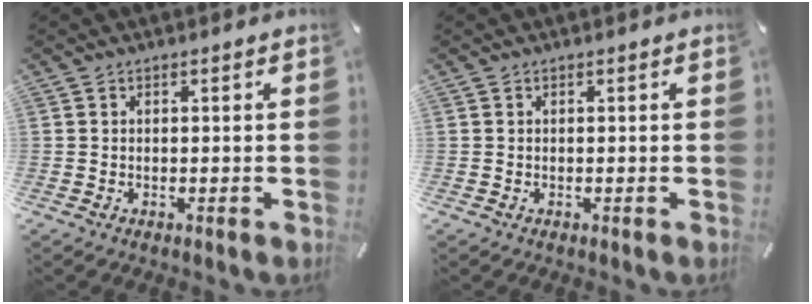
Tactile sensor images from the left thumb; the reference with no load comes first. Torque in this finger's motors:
{"motor_torque": [0.01, 0.01, -0.02, -0.02, 0.00]}